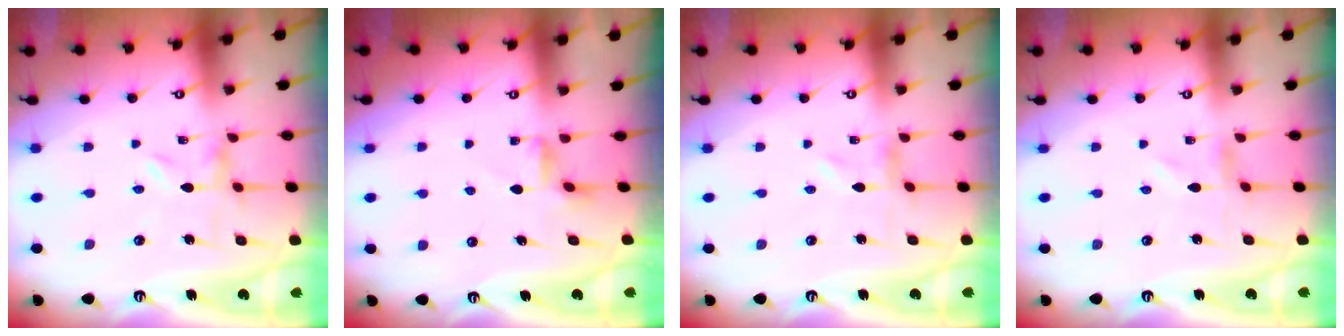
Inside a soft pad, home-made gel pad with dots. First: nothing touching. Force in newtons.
{"total": 2.3, "press": 2.3, "slide": 0.5}
{"total": 0.0}
{"total": 0.6, "press": 0.6, "slide": 0.2}